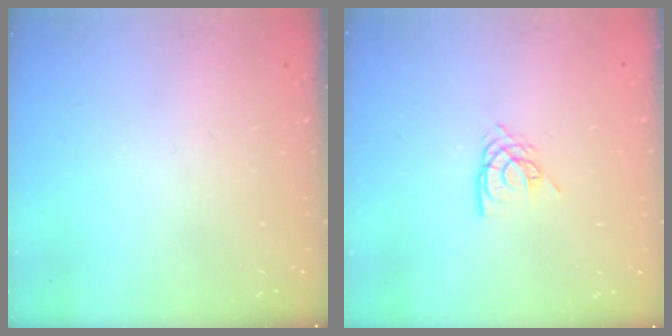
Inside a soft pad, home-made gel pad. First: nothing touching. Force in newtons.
{"total": 7.9, "press": 7.8, "slide": 0.9}